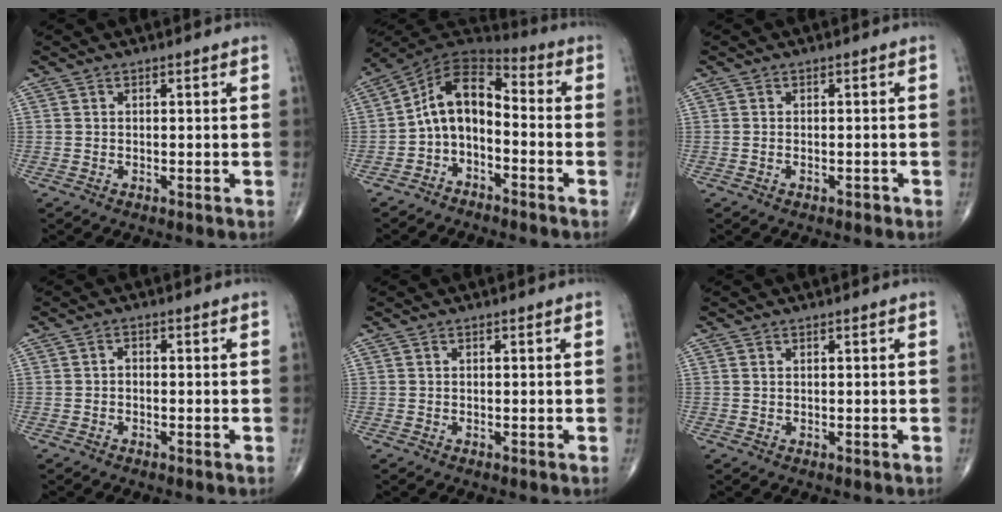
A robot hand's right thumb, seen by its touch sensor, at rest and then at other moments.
{"total": 10.3, "force": [-2.8, 6.2, 7.7], "torque": [-0.114, 0.074, -0.065]}
{"total": 0.9, "force": [-0.6, 0.5, 0.5], "torque": [-0.013, 0.010, -0.006]}
{"total": 1.0, "force": [-0.4, 0.6, 0.6], "torque": [-0.003, 0.005, -0.012]}
{"total": 0.0}
{"total": 0.0}